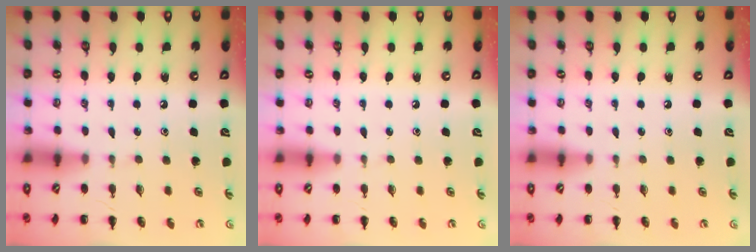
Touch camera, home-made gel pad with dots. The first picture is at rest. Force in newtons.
{"total": 0.0}
{"total": 0.0}